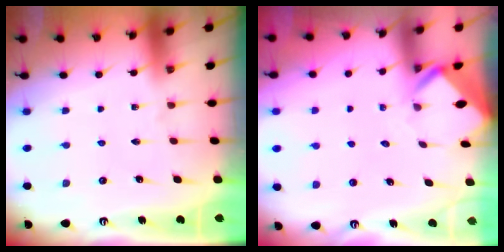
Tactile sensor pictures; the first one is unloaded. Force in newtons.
{"total": 2.4, "press": 2.4, "slide": 0.1}